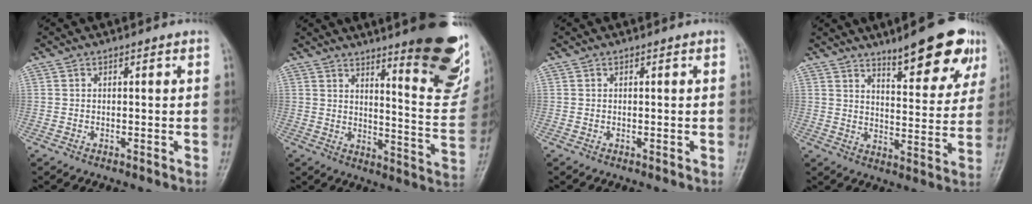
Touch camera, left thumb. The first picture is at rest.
{"total": 21.8, "force": [13.8, 4.8, 16.1], "torque": [-0.171, -0.098, 0.181]}
{"total": 0.0}
{"total": 14.7, "force": [9.6, 4.1, 10.4], "torque": [-0.104, -0.047, 0.138]}